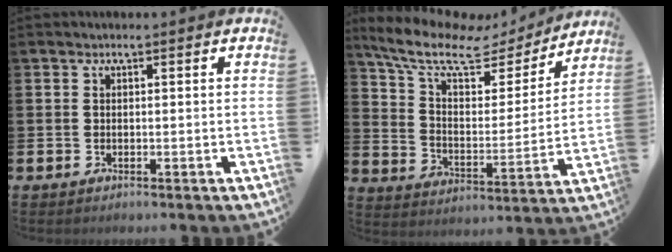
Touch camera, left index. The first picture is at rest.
{"total": 10.3, "force": [7.9, 4.4, 5.1], "torque": [-0.126, -0.046, 0.130]}